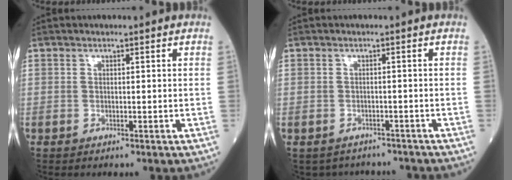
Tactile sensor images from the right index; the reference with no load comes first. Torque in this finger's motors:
{"motor_torque": [-0.54, 0.17, -0.79, -0.21]}